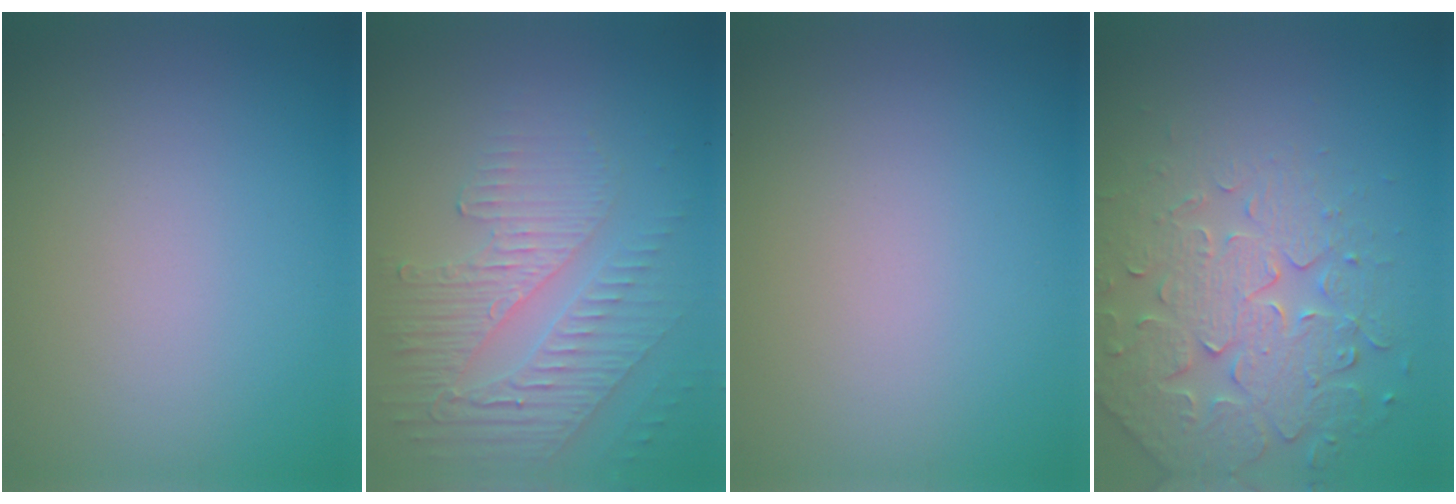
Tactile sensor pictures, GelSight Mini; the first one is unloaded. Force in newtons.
{"total": 5.5, "press": 3.3, "slide": 4.4}
{"total": 0.0}
{"total": 4.8, "press": 4.7, "slide": 1.1}